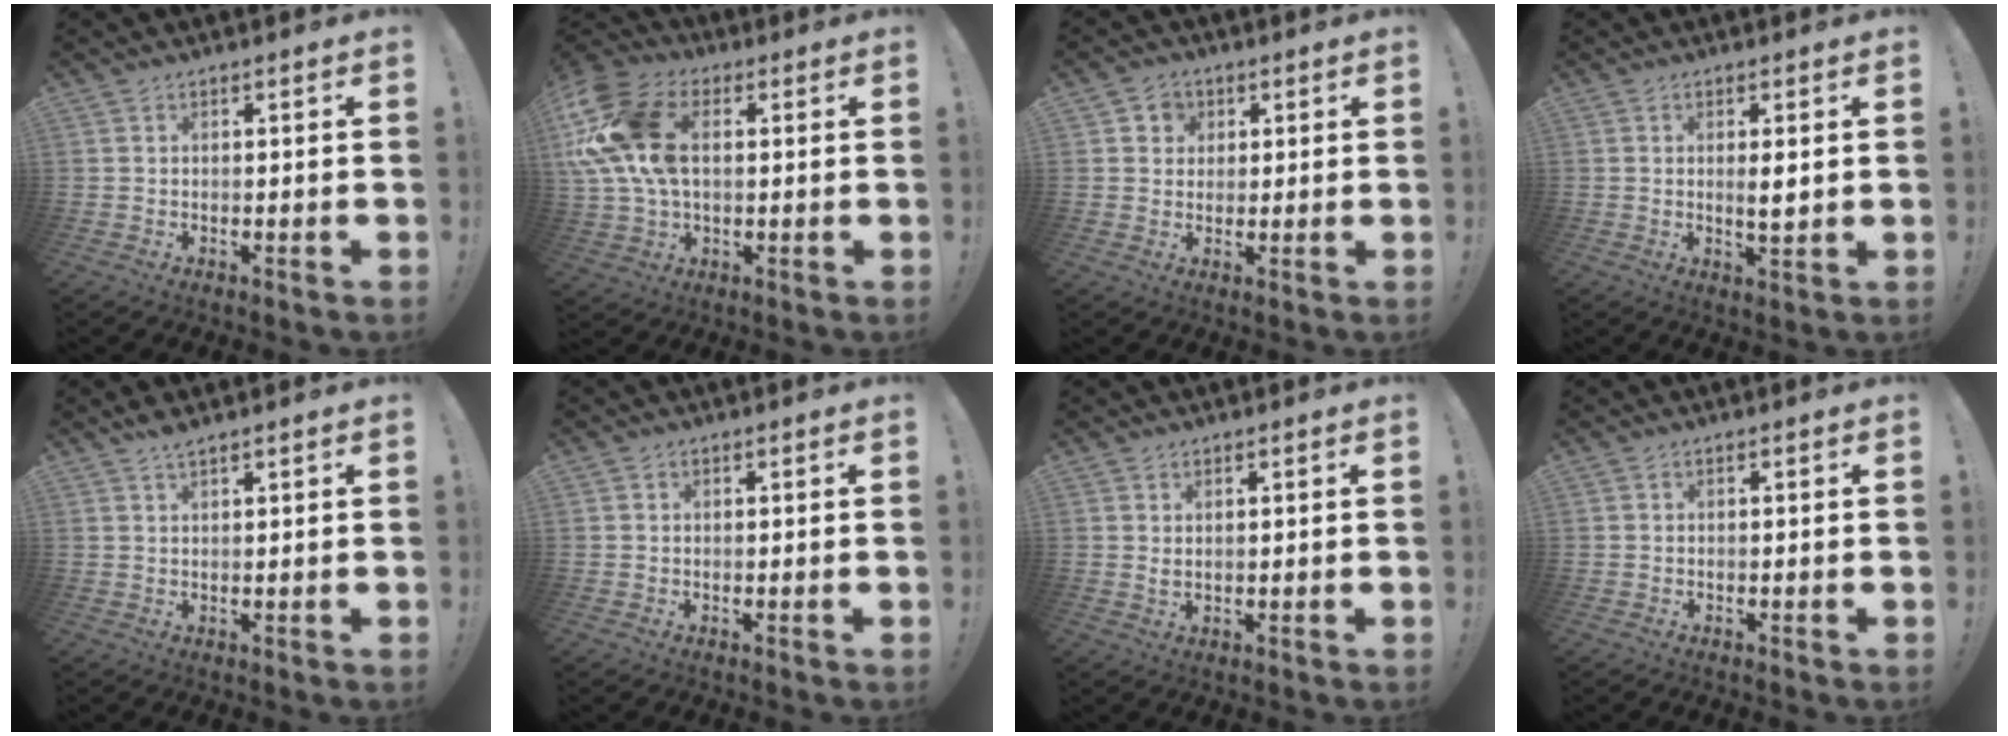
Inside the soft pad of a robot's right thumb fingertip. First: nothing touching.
{"total": 19.0, "force": [3.7, 12.6, 13.6], "torque": [-0.276, 0.001, 0.071]}
{"total": 4.6, "force": [1.4, 4.2, 0.9], "torque": [-0.015, -0.001, 0.028]}
{"total": 3.2, "force": [0.6, 0.5, 3.1], "torque": [-0.035, -0.014, 0.006]}
{"total": 2.5, "force": [2.2, 0.2, 1.1], "torque": [-0.017, -0.013, 0.038]}
{"total": 0.5, "force": [0.1, 0.5, -0.1], "torque": [0.009, -0.002, 0.001]}
{"total": 1.5, "force": [0.9, 0.6, 1.0], "torque": [-0.007, -0.006, 0.013]}
{"total": 0.0}